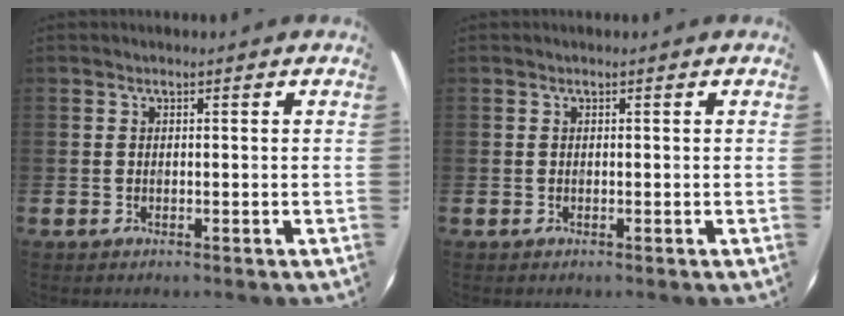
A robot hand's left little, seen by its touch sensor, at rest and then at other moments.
{"total": 0.0}